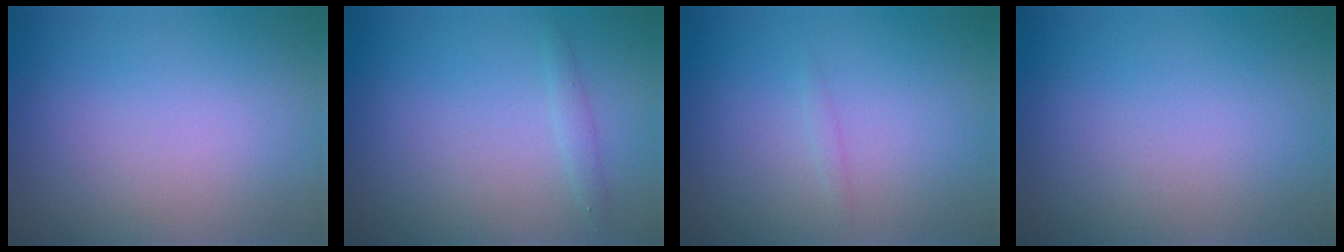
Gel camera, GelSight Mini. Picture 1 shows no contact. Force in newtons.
{"total": 0.8, "press": 0.8, "slide": 0.1}
{"total": 0.6, "press": 0.6, "slide": 0.1}
{"total": 0.0}